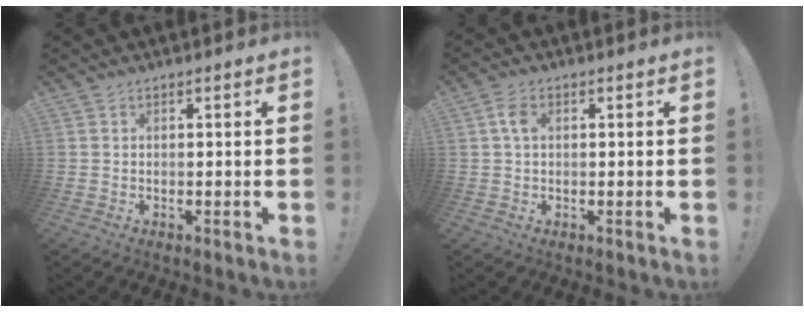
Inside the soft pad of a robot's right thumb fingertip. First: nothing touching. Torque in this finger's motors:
{"motor_torque": [0.74, 0.66, 0.47, -0.28, -0.03]}